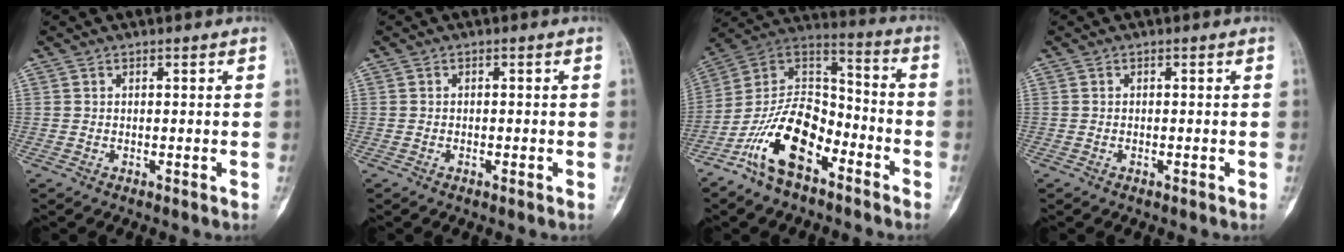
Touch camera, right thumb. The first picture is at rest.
{"total": 0.7, "force": [-0.3, 0.4, 0.5], "torque": [-0.011, 0.004, -0.005]}
{"total": 16.9, "force": [-9.0, 8.8, 11.3], "torque": [-0.193, 0.079, -0.173]}
{"total": 0.0}